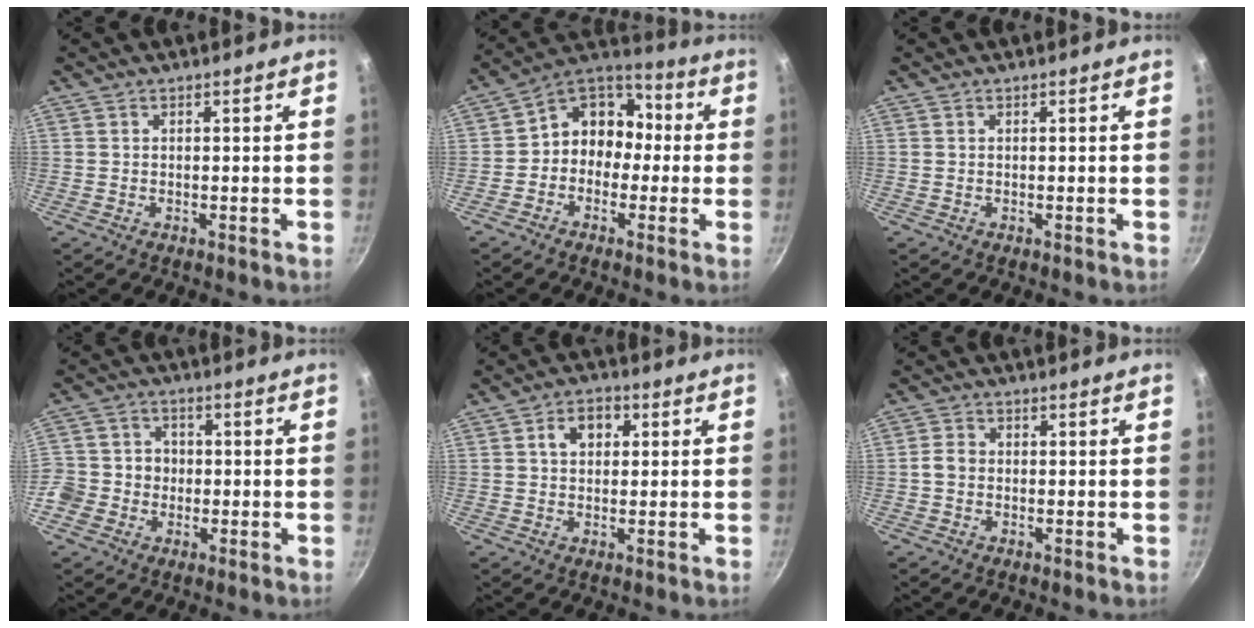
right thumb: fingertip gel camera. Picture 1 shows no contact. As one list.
[{"total": 10.5, "force": [-1.2, 9.0, 5.4], "torque": [-0.035, 0.050, -0.044]}, {"total": 0.0}, {"total": 9.0, "force": [-2.2, 8.1, 3.1], "torque": [-0.031, 0.027, -0.053]}, {"total": 5.4, "force": [1.4, 4.0, 3.3], "torque": [-0.027, 0.010, 0.015]}, {"total": 2.6, "force": [-0.4, 2.2, 1.4], "torque": [-0.023, 0.012, -0.011]}]